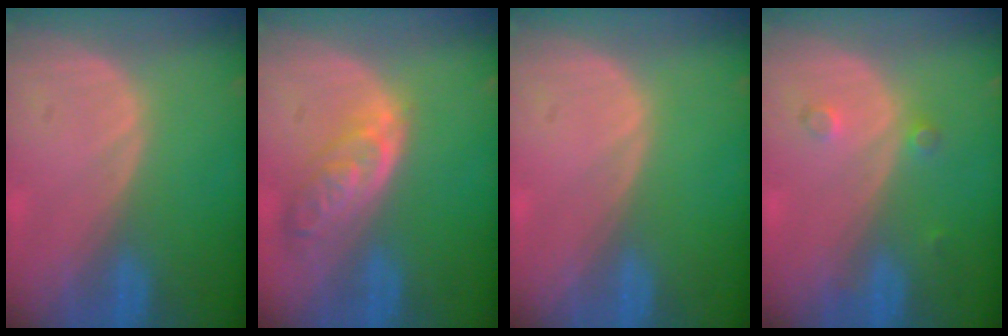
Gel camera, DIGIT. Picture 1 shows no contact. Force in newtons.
{"total": 6.3, "press": 5.6, "slide": 2.8}
{"total": 0.0}
{"total": 2.1, "press": 1.8, "slide": 1.1}